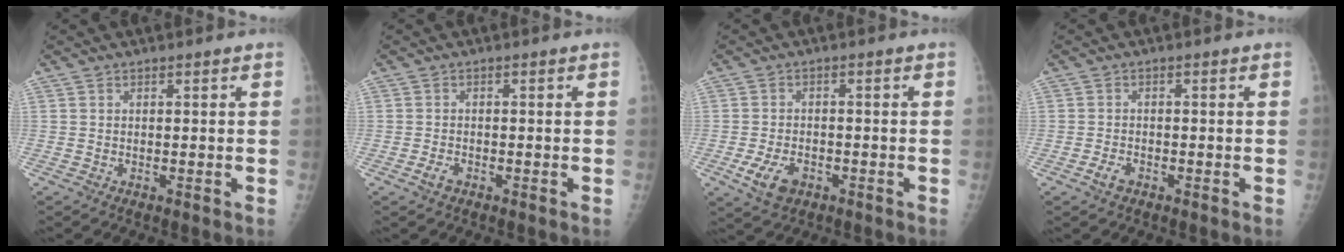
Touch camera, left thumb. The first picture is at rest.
{"total": 2.0, "force": [-1.1, 1.2, 1.1], "torque": [-0.023, 0.004, -0.021]}
{"total": 5.9, "force": [-2.6, 3.8, 3.8], "torque": [-0.068, 0.005, -0.042]}
{"total": 2.3, "force": [-1.4, 1.4, 1.3], "torque": [-0.026, 0.007, -0.024]}